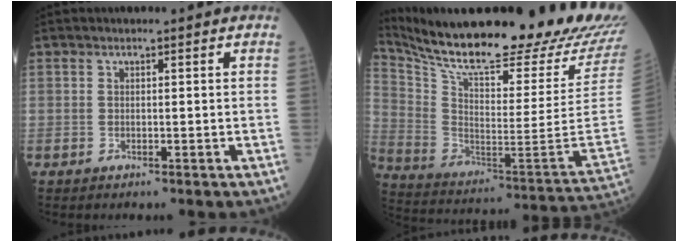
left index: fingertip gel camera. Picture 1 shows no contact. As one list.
[{"total": 30.2, "force": [27.4, 1.7, 12.7], "torque": [-0.213, -0.113, 0.365]}]